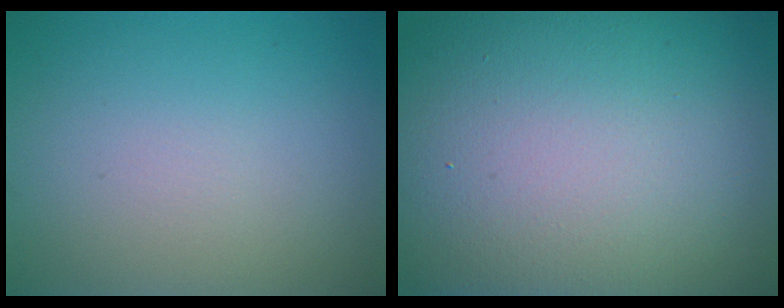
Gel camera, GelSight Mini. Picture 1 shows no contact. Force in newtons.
{"total": 21.7, "press": 21.7, "slide": 0.8}